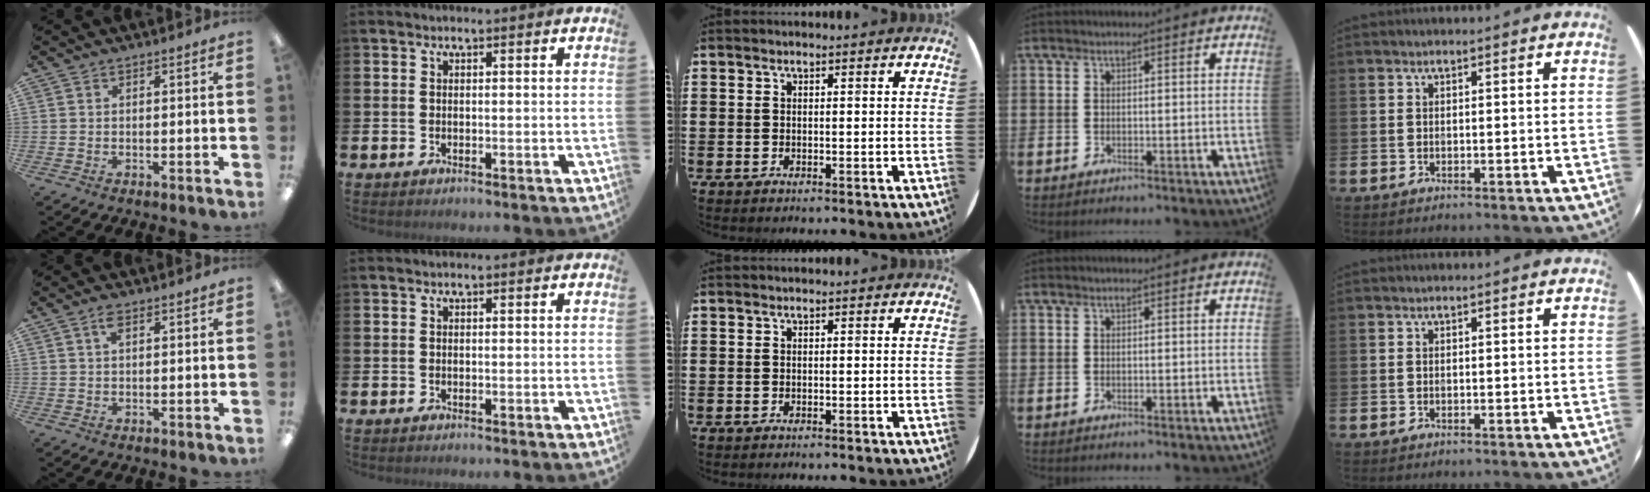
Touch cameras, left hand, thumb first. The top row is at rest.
{"thumb": {"total": 2.9, "force": [1.6, 1.2, 2.1], "torque": [-0.040, 0.001, 0.025]}}